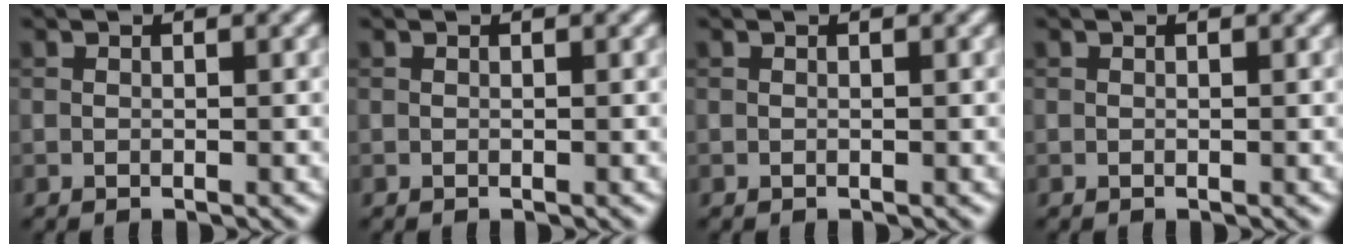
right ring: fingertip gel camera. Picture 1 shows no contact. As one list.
[{"total": 0.0}, {"total": 0.0}, {"total": 0.0}]